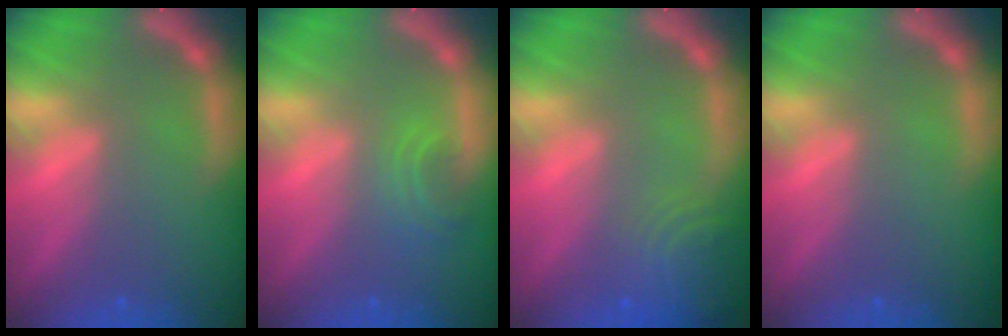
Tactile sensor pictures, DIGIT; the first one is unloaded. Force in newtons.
{"total": 2.4}
{"total": 5.6}
{"total": 0.0}